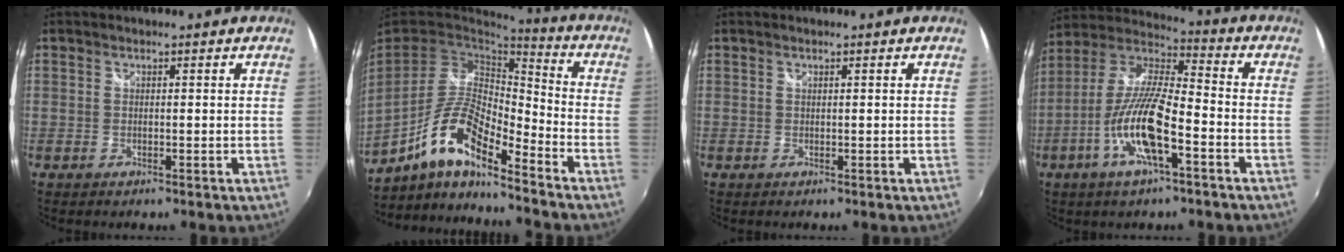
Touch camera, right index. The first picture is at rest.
{"total": 13.7, "force": [-9.0, 3.3, 9.8], "torque": [-0.193, -0.002, -0.176]}
{"total": 0.0}
{"total": 15.0, "force": [-6.2, 3.3, 13.2], "torque": [-0.267, -0.008, -0.122]}